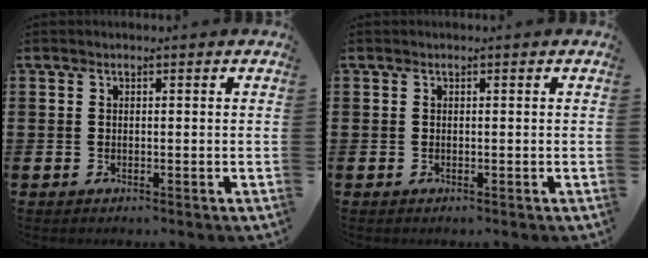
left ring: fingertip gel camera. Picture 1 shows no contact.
{"total": 0.0}